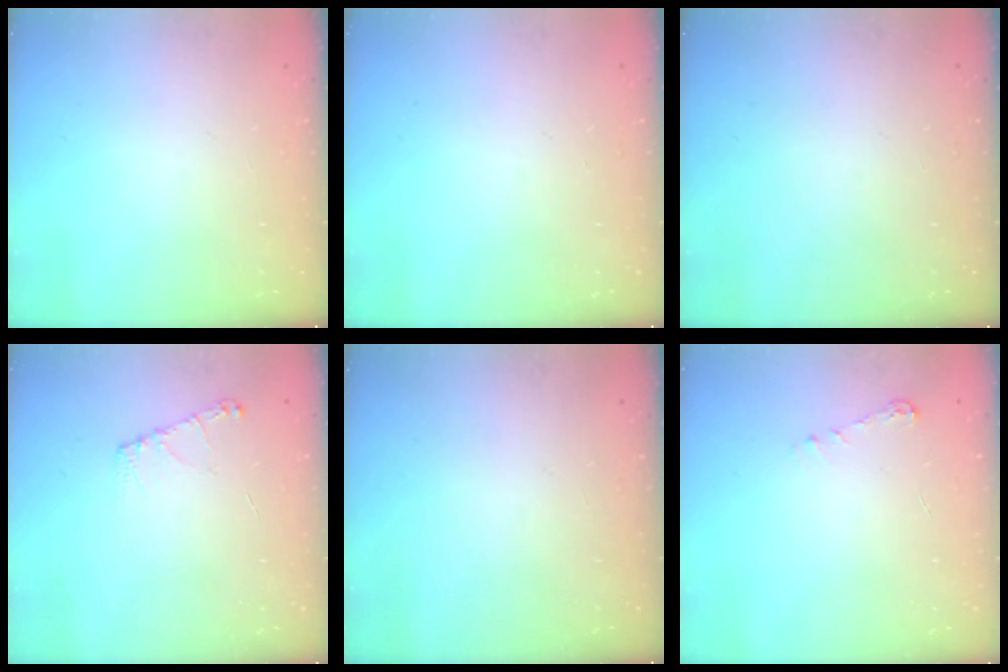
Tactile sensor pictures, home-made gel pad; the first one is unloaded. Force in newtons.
{"total": 0.0}
{"total": 0.0}
{"total": 5.4, "press": 5.3, "slide": 0.7}
{"total": 0.0}
{"total": 4.0, "press": 3.9, "slide": 0.5}